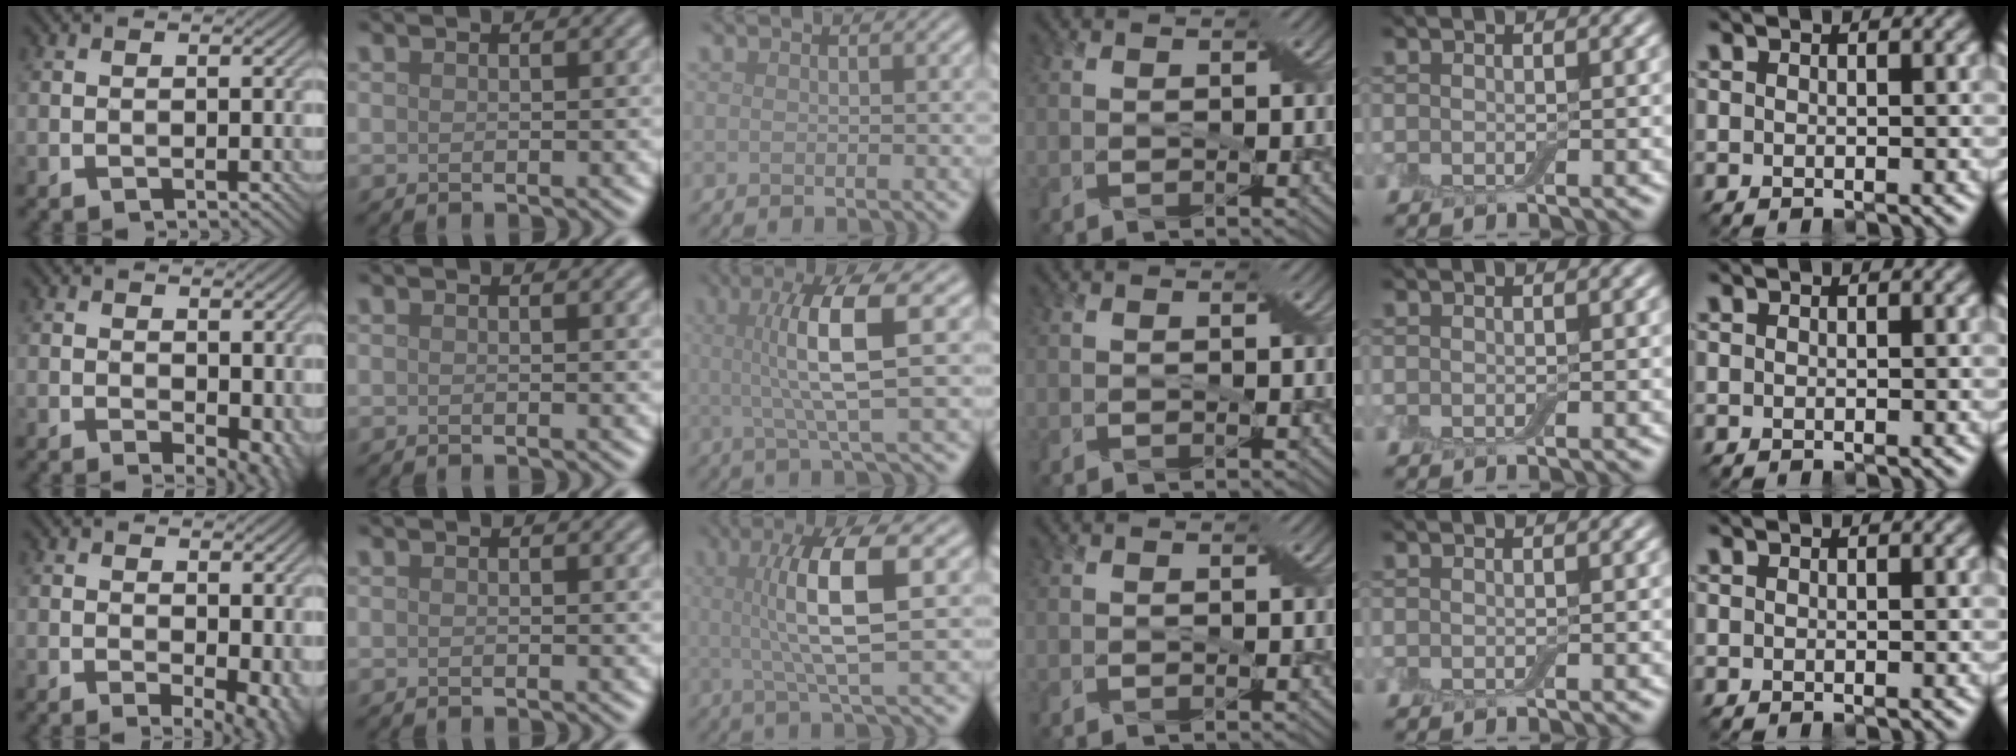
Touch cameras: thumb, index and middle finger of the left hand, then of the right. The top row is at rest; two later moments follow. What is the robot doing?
{"motion": "pour", "object": "bottle"}